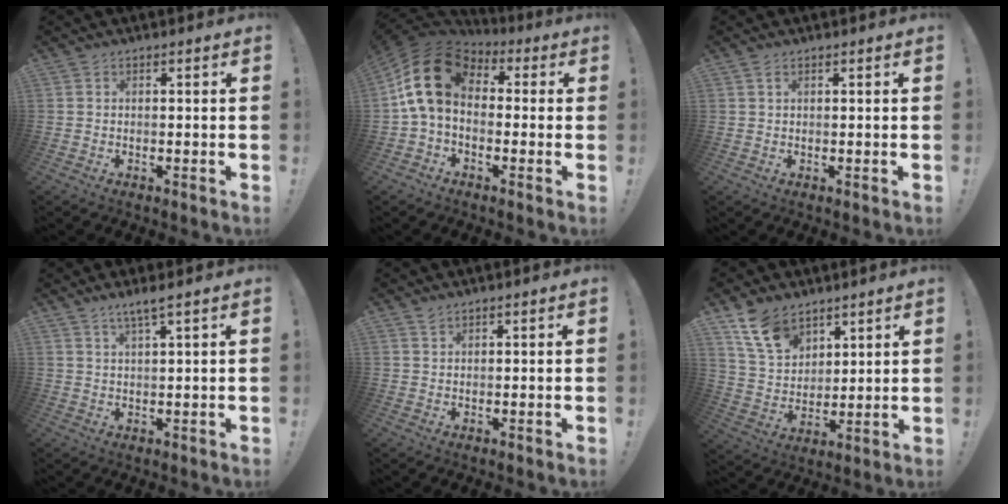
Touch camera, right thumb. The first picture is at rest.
{"total": 16.3, "force": [3.1, 10.4, 12.1], "torque": [-0.226, 0.003, 0.061]}
{"total": 1.1, "force": [0.5, 0.5, 0.8], "torque": [-0.017, 0.002, 0.010]}
{"total": 3.7, "force": [2.5, -0.4, 2.7], "torque": [-0.052, -0.011, 0.041]}
{"total": 1.4, "force": [1.2, 0.6, 0.4], "torque": [-0.008, -0.003, 0.024]}
{"total": 12.9, "force": [8.7, 7.6, 5.8], "torque": [-0.113, -0.041, 0.171]}